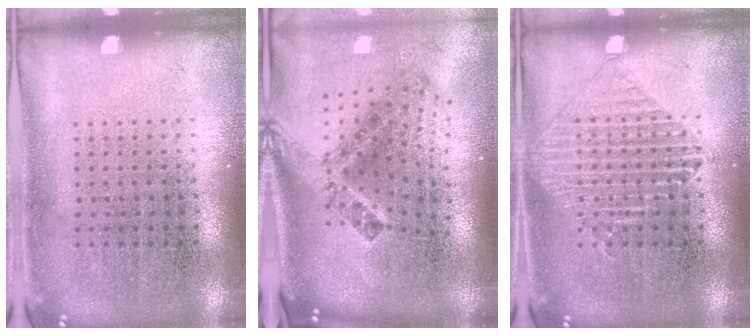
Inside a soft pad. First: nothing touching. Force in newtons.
{"total": 2.9, "press": 1.7, "slide": 2.4}
{"total": 2.0, "press": 2.0, "slide": 0.3}